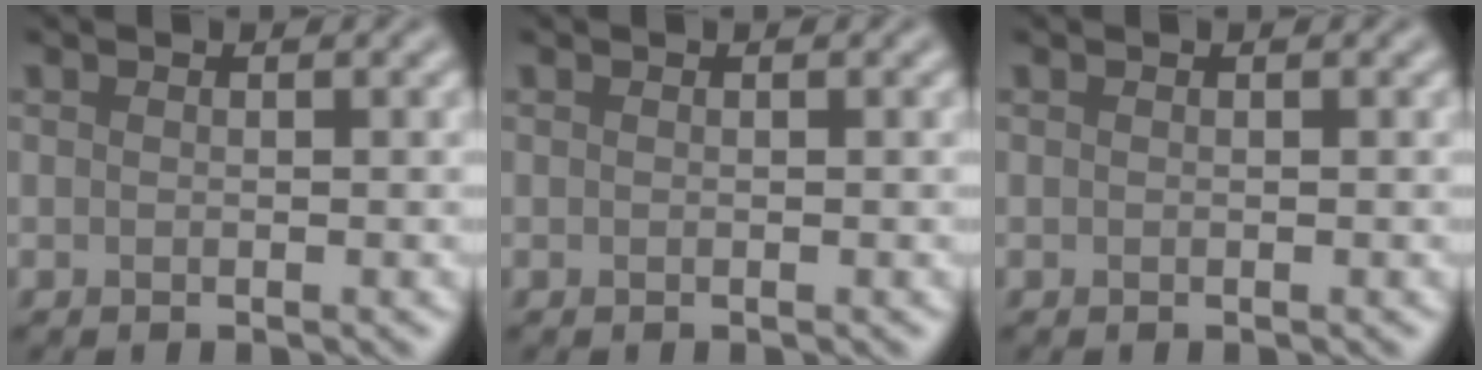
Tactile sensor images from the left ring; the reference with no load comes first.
{"total": 0.0}
{"total": 0.0}